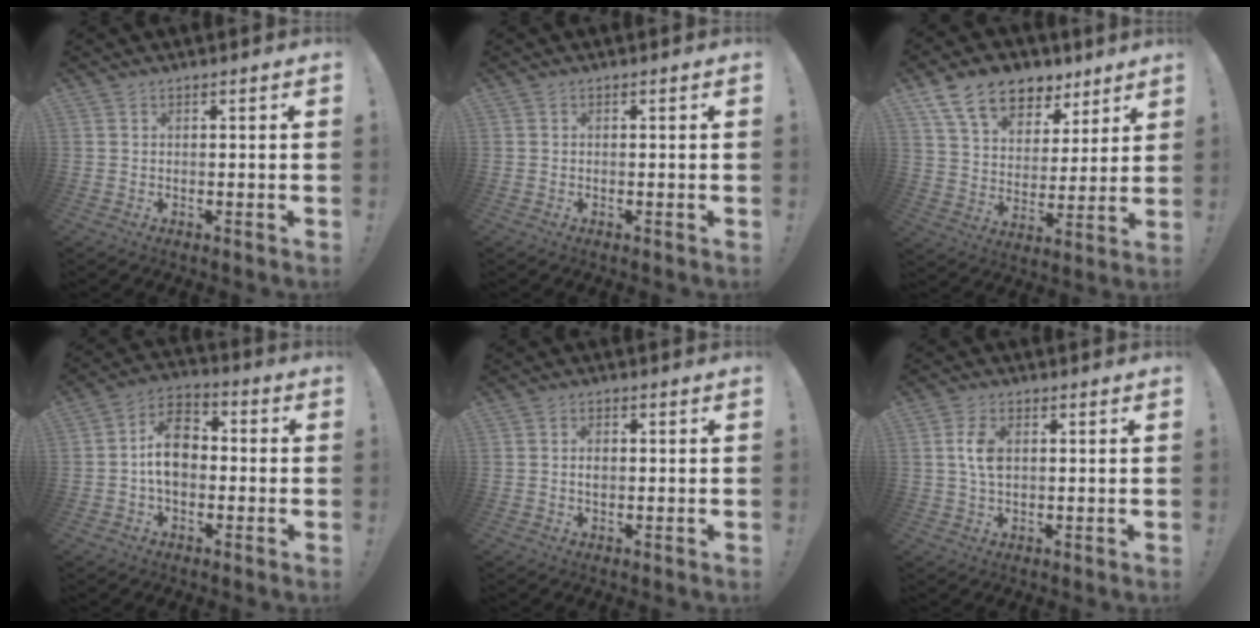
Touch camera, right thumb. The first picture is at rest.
{"total": 0.0}
{"total": 15.7, "force": [10.2, 9.6, 7.1], "torque": [-0.125, -0.055, 0.189]}
{"total": 11.3, "force": [-0.3, 8.0, 8.0], "torque": [-0.122, 0.014, -0.005]}
{"total": 1.8, "force": [0.1, 1.2, 1.4], "torque": [-0.010, 0.001, -0.003]}
{"total": 6.0, "force": [1.0, 3.6, 4.8], "torque": [-0.098, 0.003, 0.014]}